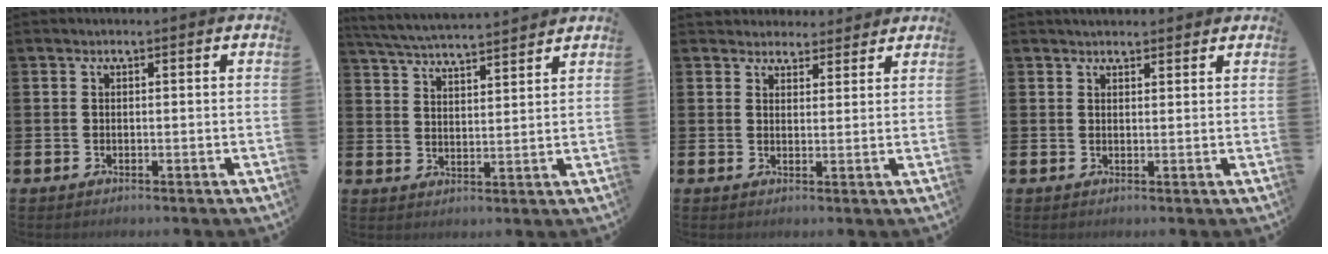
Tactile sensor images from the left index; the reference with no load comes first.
{"total": 5.3, "force": [5.2, 0.0, 0.8], "torque": [-0.037, -0.033, 0.092]}
{"total": 3.4, "force": [3.2, 1.2, -0.3], "torque": [0.007, -0.015, 0.057]}
{"total": 2.1, "force": [2.0, 0.5, 0.1], "torque": [0.005, -0.007, 0.036]}